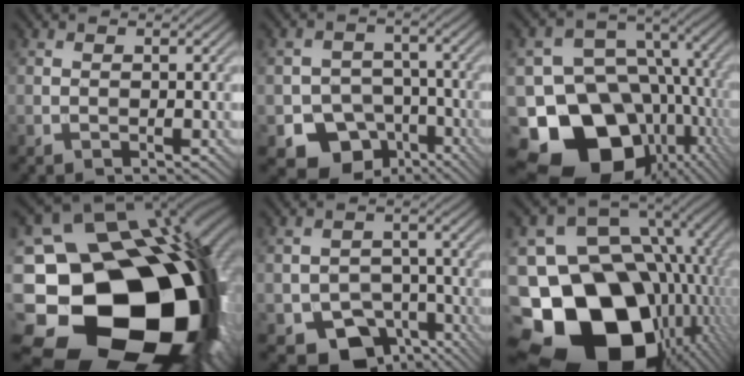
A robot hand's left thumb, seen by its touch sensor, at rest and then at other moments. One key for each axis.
{"total": 9.9, "fx": -5.7, "fy": 7.3, "fz": 3.5, "tx": -0.051, "ty": -0.018, "tz": -0.097}
{"total": 21.2, "fx": -8.5, "fy": 16.8, "fz": 9.7, "tx": -0.173, "ty": -0.045, "tz": -0.133}
{"total": 23.6, "fx": -6.7, "fy": 17.7, "fz": 14.2, "tx": -0.278, "ty": -0.033, "tz": -0.100}
{"total": 9.4, "fx": -5.7, "fy": 6.3, "fz": 4.2, "tx": -0.063, "ty": -0.022, "tz": -0.090}
{"total": 24.2, "fx": -8.3, "fy": 18.3, "fz": 13.4, "tx": -0.250, "ty": -0.039, "tz": -0.153}